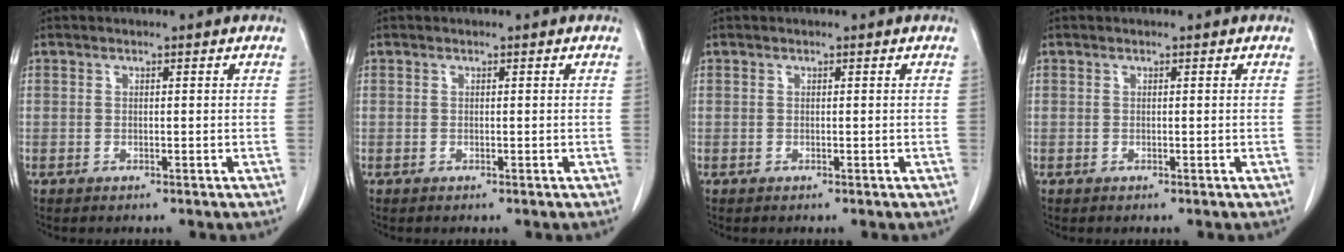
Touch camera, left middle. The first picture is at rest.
{"total": 0.0}
{"total": 0.0}
{"total": 0.0}